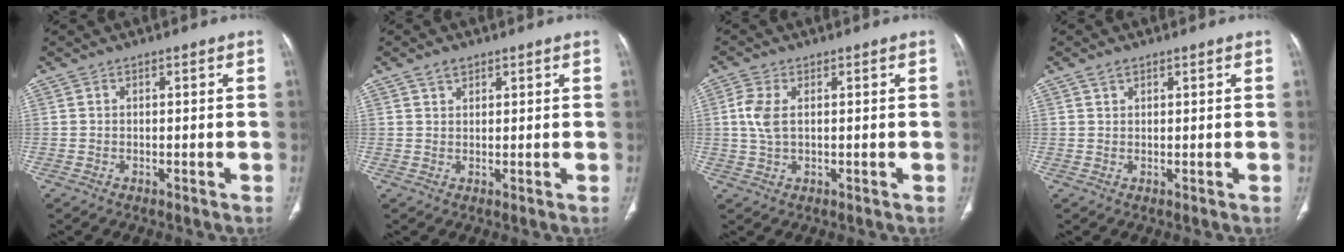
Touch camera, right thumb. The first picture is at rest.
{"total": 2.1, "force": [1.4, 1.2, 1.0], "torque": [-0.011, -0.006, 0.024]}
{"total": 4.3, "force": [0.3, 2.4, 3.6], "torque": [-0.098, 0.006, 0.005]}
{"total": 1.4, "force": [1.0, 0.8, 0.7], "torque": [-0.011, 0.001, 0.017]}